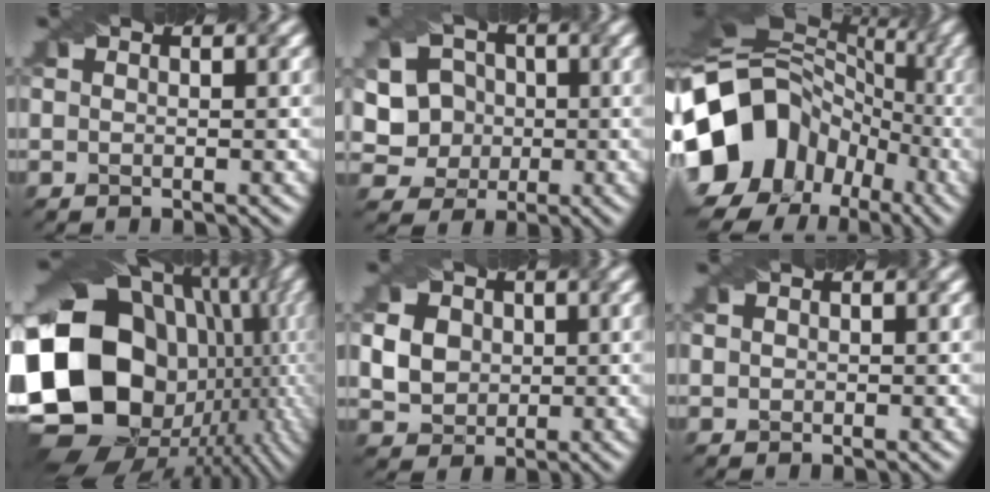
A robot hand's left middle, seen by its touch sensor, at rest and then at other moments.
{"total": 7.5, "force": [0.8, 6.8, 3.1], "torque": [-0.069, 0.028, -0.006]}
{"total": 18.8, "force": [-5.5, 15.2, 9.8], "torque": [-0.197, 0.014, -0.101]}
{"total": 22.9, "force": [-1.5, 18.8, 13.1], "torque": [-0.267, -0.035, -0.036]}
{"total": 5.5, "force": [1.0, 4.7, 2.8], "torque": [-0.070, 0.019, 0.013]}
{"total": 1.2, "force": [0.7, 0.9, 0.5], "torque": [-0.013, 0.005, 0.005]}